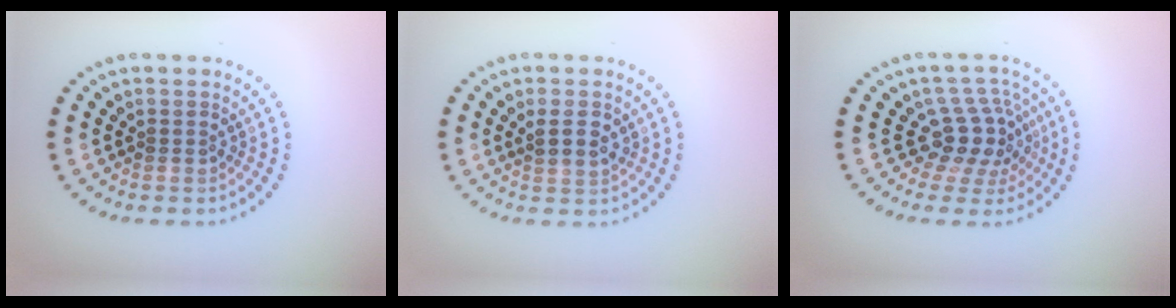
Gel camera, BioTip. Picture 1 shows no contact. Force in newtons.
{"total": 2.2, "press": 2.1, "slide": 0.6}
{"total": 4.1, "press": 3.0, "slide": 2.7}